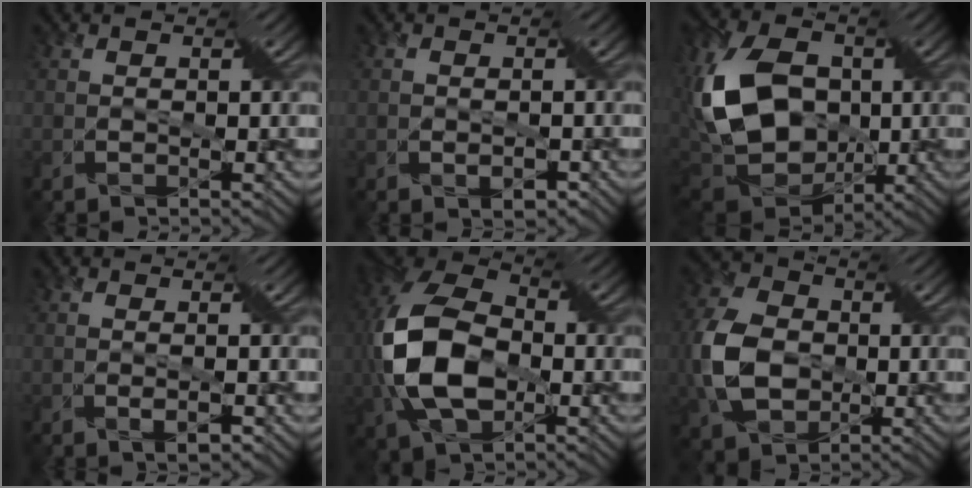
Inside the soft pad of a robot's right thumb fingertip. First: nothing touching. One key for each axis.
{"total": 1.8, "fx": -0.9, "fy": 1.1, "fz": 1.2, "tx": -0.021, "ty": -0.010, "tz": -0.010}
{"total": 16.6, "fx": 0.2, "fy": 11.5, "fz": 11.9, "tx": -0.295, "ty": -0.014, "tz": 0.006}
{"total": 2.1, "fx": -1.0, "fy": 0.3, "fz": 1.9, "tx": -0.036, "ty": -0.011, "tz": -0.012}
{"total": 14.3, "fx": -2.4, "fy": 8.7, "fz": 11.1, "tx": -0.287, "ty": -0.018, "tz": -0.050}
{"total": 9.7, "fx": -1.6, "fy": 7.0, "fz": 6.6, "tx": -0.185, "ty": -0.005, "tz": -0.033}